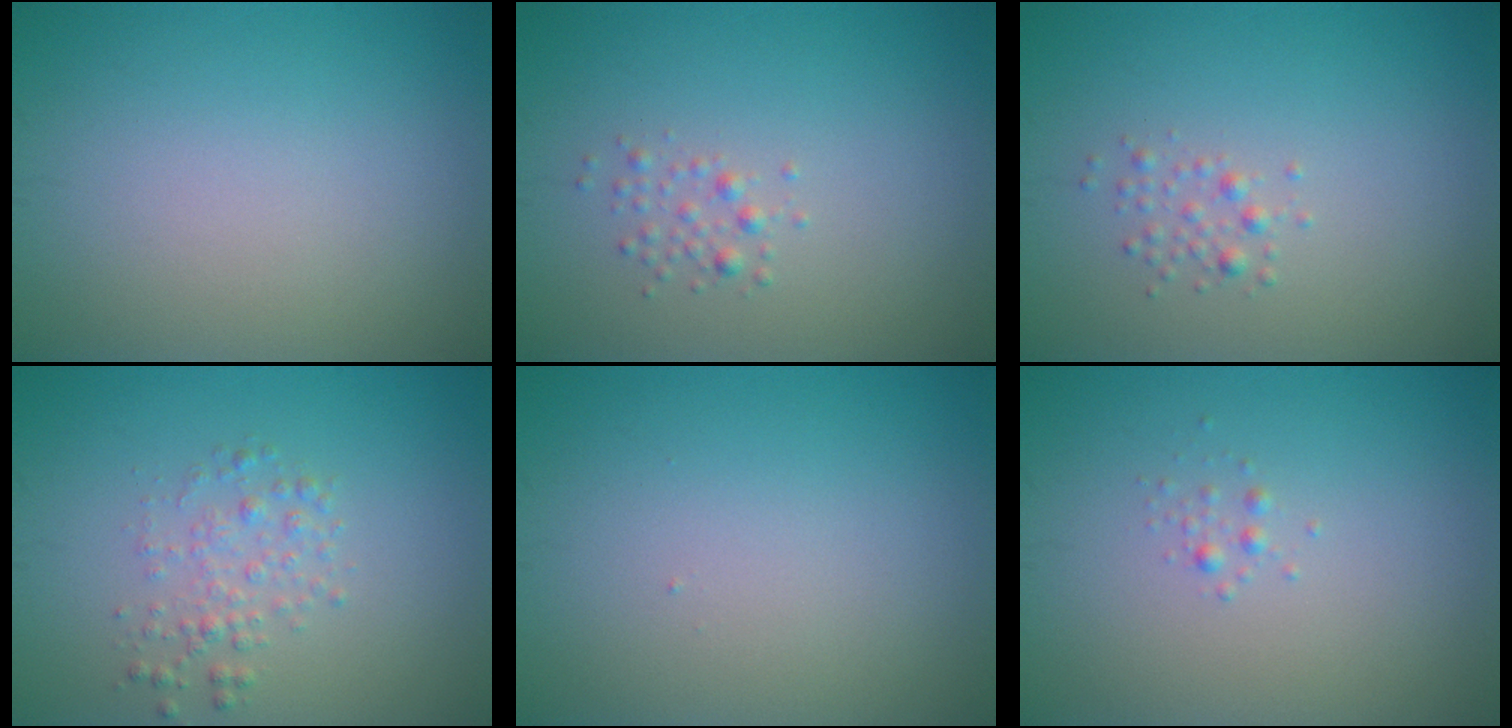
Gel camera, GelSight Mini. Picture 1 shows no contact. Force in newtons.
{"total": 1.2, "press": 1.2, "slide": 0.0}
{"total": 1.2, "press": 1.2, "slide": 0.0}
{"total": 1.9, "press": 1.9, "slide": 0.0}
{"total": 0.0}
{"total": 0.7, "press": 0.7, "slide": 0.0}